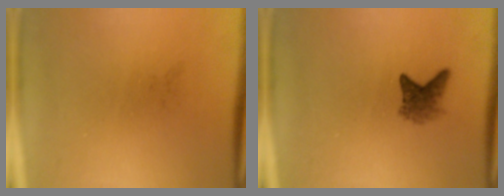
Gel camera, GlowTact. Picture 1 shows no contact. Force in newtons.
{"total": 2.7}